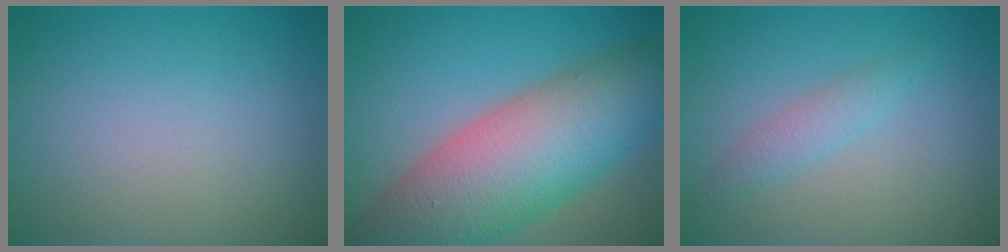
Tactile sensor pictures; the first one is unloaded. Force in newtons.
{"total": 13.2, "press": 13.2, "slide": 0.5}
{"total": 1.8, "press": 1.8, "slide": 0.1}